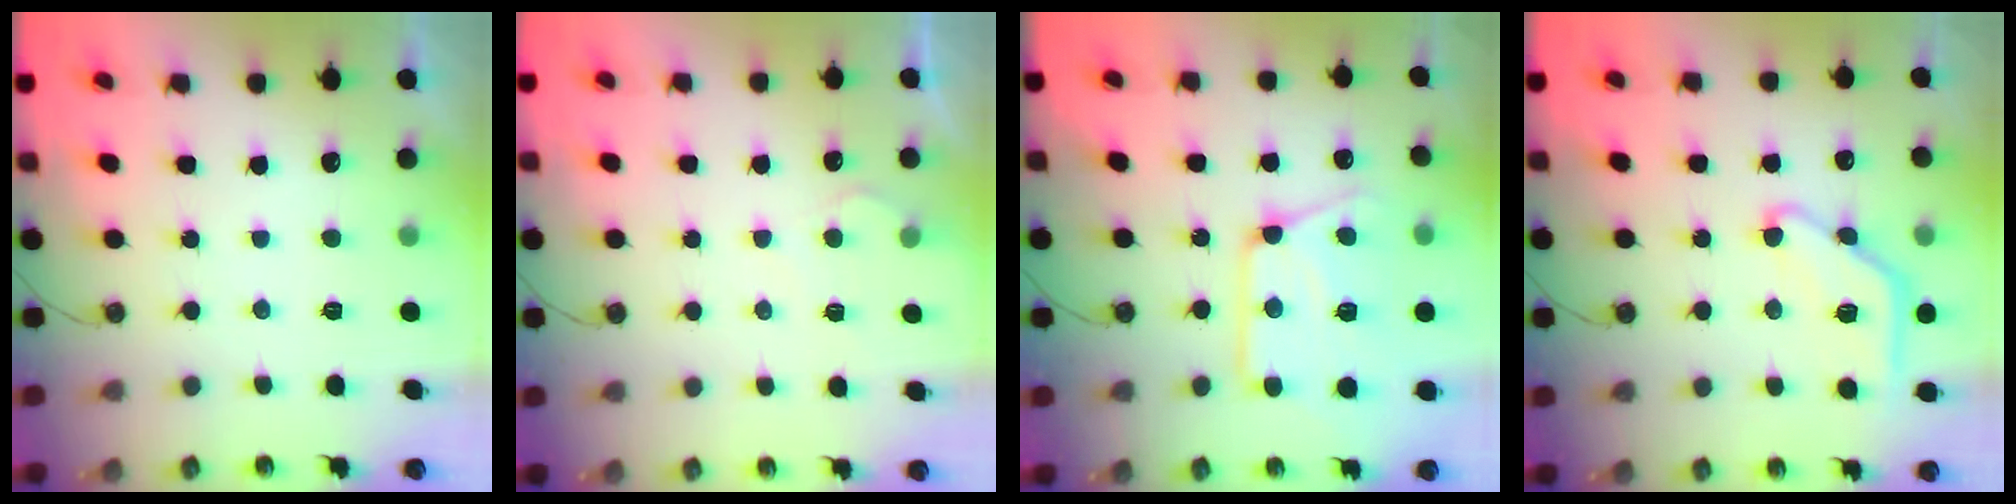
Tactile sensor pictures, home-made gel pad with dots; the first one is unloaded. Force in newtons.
{"total": 4.8, "press": 4.7, "slide": 0.6}
{"total": 18.5, "press": 18.4, "slide": 1.7}
{"total": 11.7, "press": 11.7, "slide": 0.7}